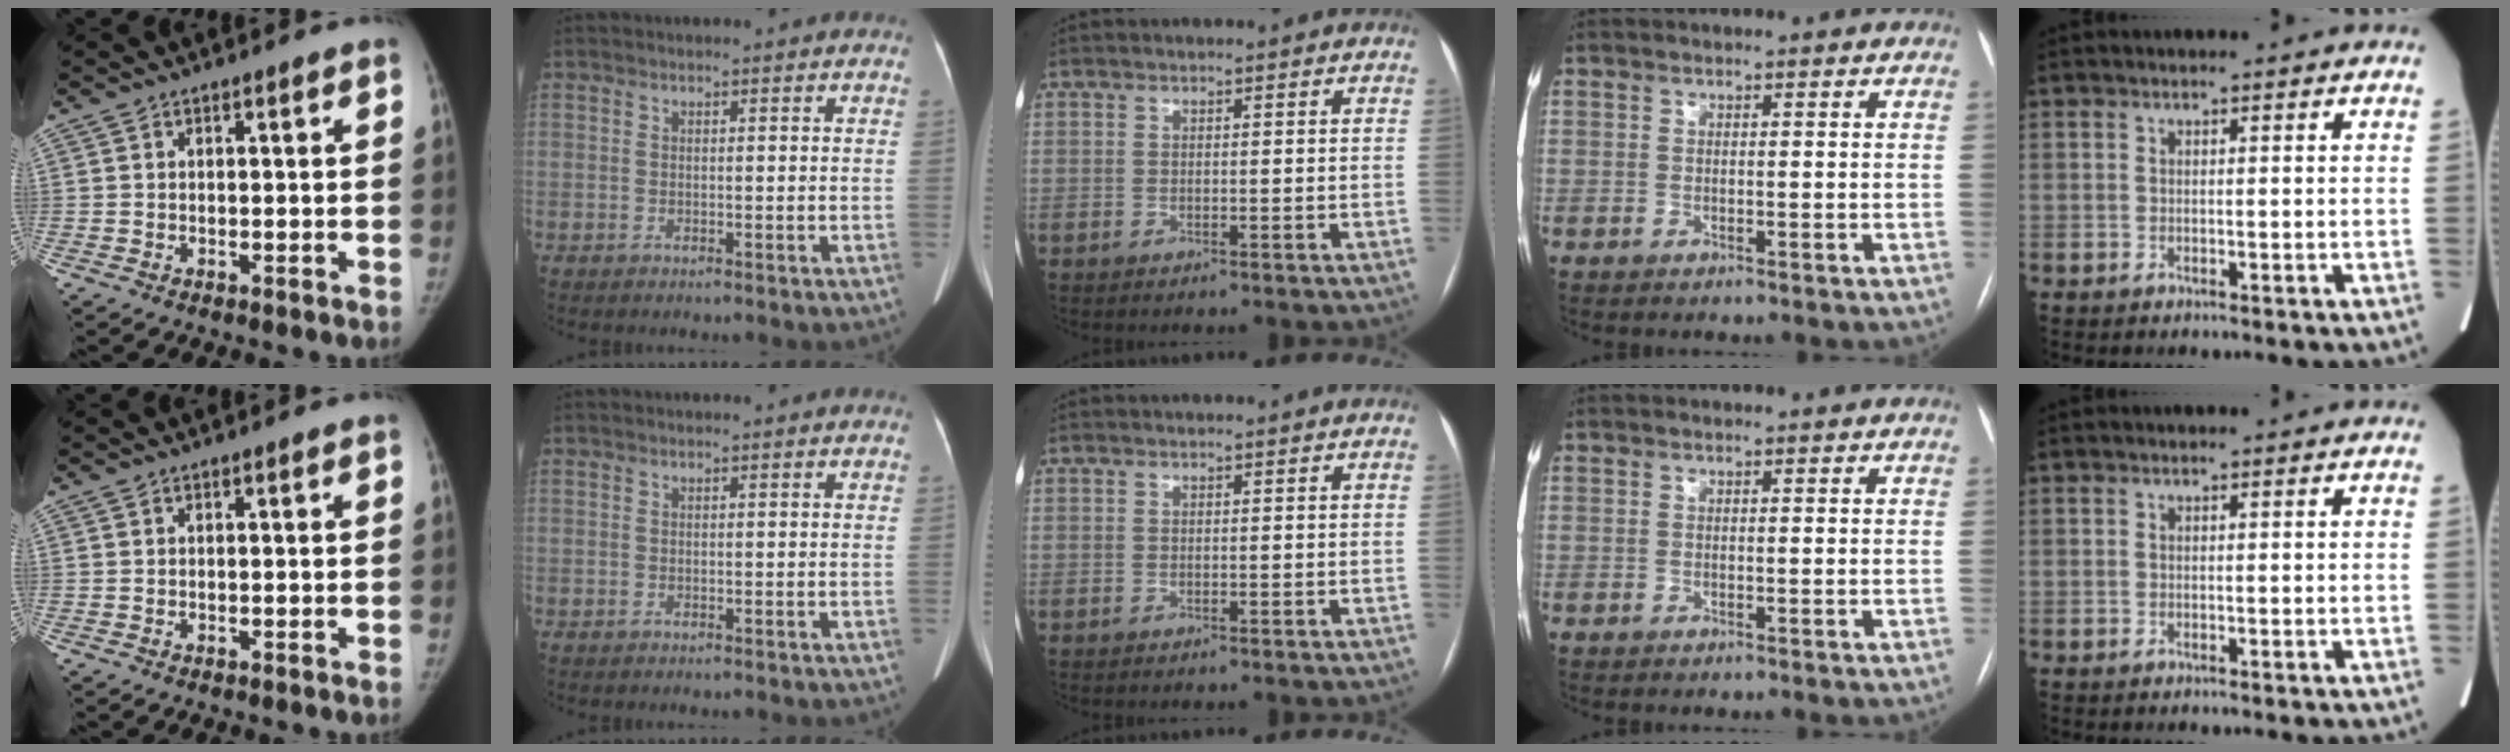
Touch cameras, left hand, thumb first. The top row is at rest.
{}